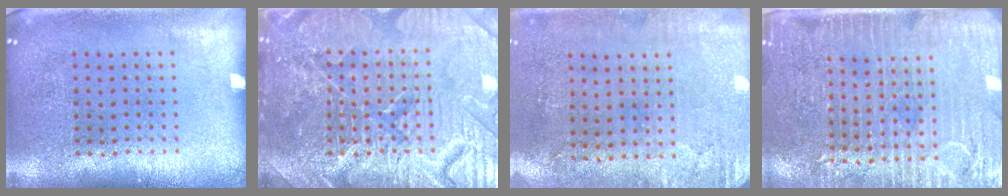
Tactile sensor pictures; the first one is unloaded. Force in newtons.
{"total": 7.8, "press": 7.7, "slide": 1.0}
{"total": 2.9, "press": 2.4, "slide": 1.7}
{"total": 3.6, "press": 3.3, "slide": 1.4}